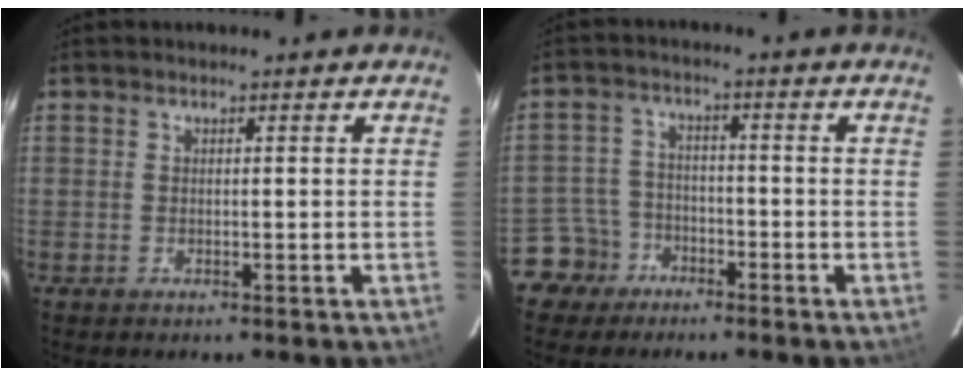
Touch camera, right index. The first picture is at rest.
{"total": 6.1, "force": [-4.0, 4.6, 0.0], "torque": [-0.016, 0.027, -0.078]}